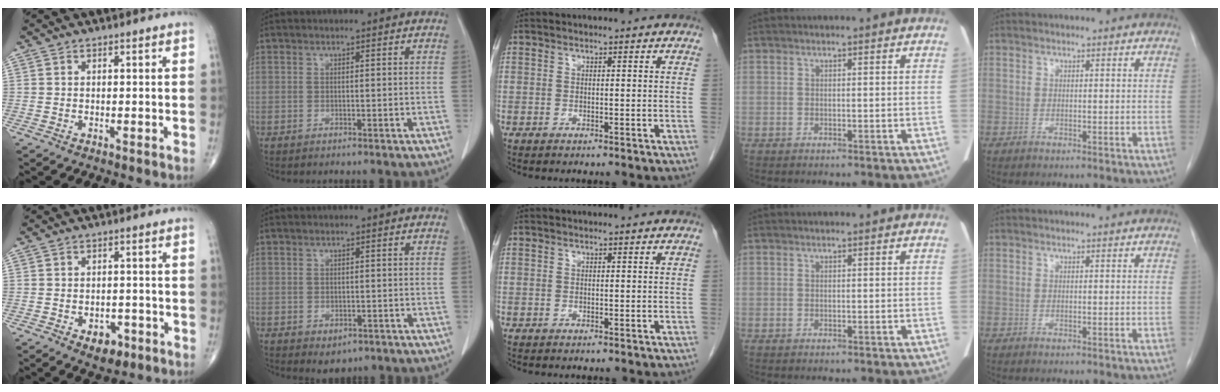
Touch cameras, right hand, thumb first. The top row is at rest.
{"thumb": {"total": 4.8, "force": [-2.2, 3.1, 3.0], "torque": [-0.022, 0.012, -0.025]}, "index": {"total": 2.4, "force": [-1.2, 1.6, 1.3], "torque": [-0.012, -0.001, -0.004]}}